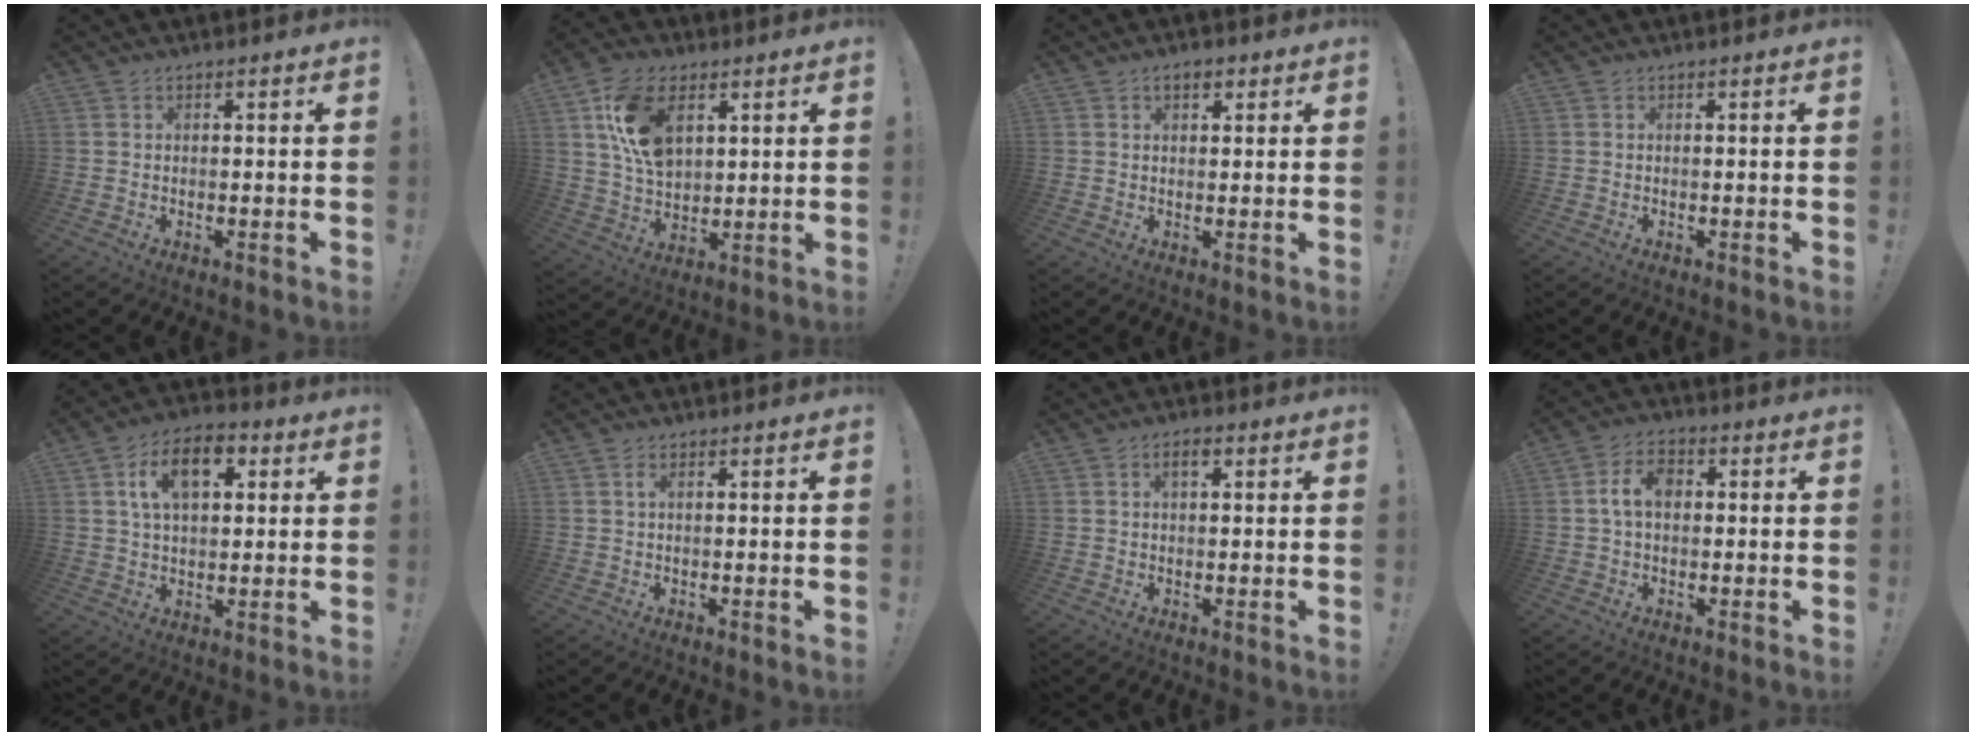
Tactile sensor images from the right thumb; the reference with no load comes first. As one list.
[{"total": 14.1, "force": [5.6, 8.9, 9.4], "torque": [-0.175, -0.003, 0.106]}, {"total": 3.0, "force": [1.4, 1.7, 2.1], "torque": [-0.025, -0.002, 0.021]}, {"total": 0.0}, {"total": 11.8, "force": [4.1, 6.8, 8.7], "torque": [-0.141, 0.012, 0.074]}, {"total": 1.3, "force": [0.4, 0.2, 1.2], "torque": [-0.024, 0.002, 0.005]}, {"total": 2.7, "force": [1.1, 1.1, 2.2], "torque": [-0.032, 0.001, 0.014]}, {"total": 6.6, "force": [0.5, 4.2, 5.1], "torque": [-0.092, 0.012, 0.006]}]